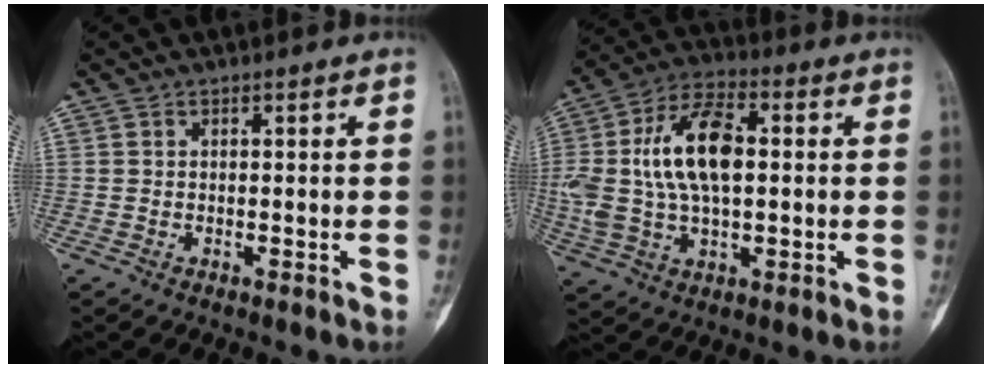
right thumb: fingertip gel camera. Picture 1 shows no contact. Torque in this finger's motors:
{"motor_torque": [1.40, 2.85, 0.35, 0.02, 0.55]}